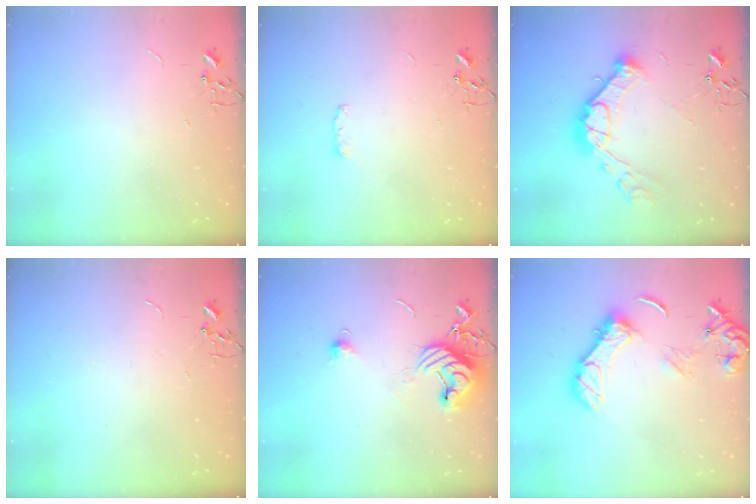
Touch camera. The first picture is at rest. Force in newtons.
{"total": 4.0, "press": 4.0, "slide": 0.6}
{"total": 15.8, "press": 15.6, "slide": 1.9}
{"total": 0.0}
{"total": 11.4, "press": 11.3, "slide": 1.1}
{"total": 13.9, "press": 13.8, "slide": 1.6}